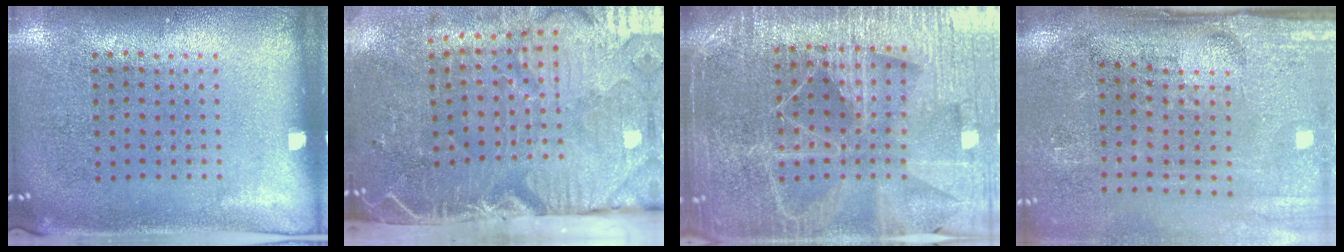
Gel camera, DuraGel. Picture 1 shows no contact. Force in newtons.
{"total": 5.4, "press": 4.4, "slide": 3.1}
{"total": 5.6, "press": 4.9, "slide": 2.6}
{"total": 4.7, "press": 3.9, "slide": 2.7}